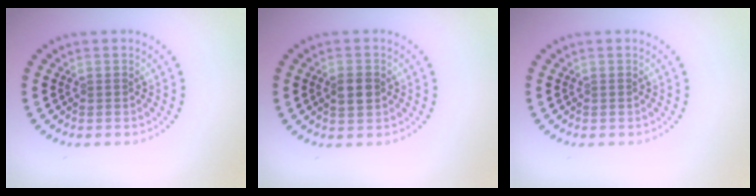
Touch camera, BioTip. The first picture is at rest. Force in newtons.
{"total": 2.0, "press": 2.0, "slide": 0.1}
{"total": 0.0}